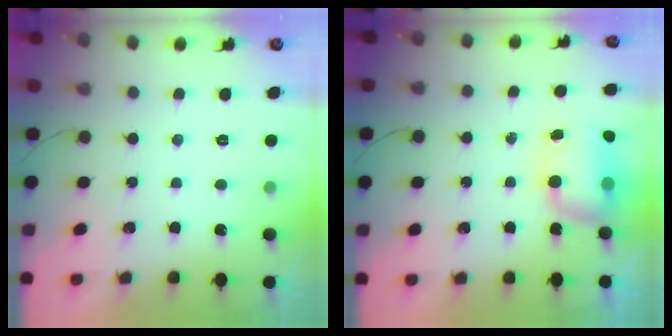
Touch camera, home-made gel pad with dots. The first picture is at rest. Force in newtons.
{"total": 7.8, "press": 7.7, "slide": 1.3}